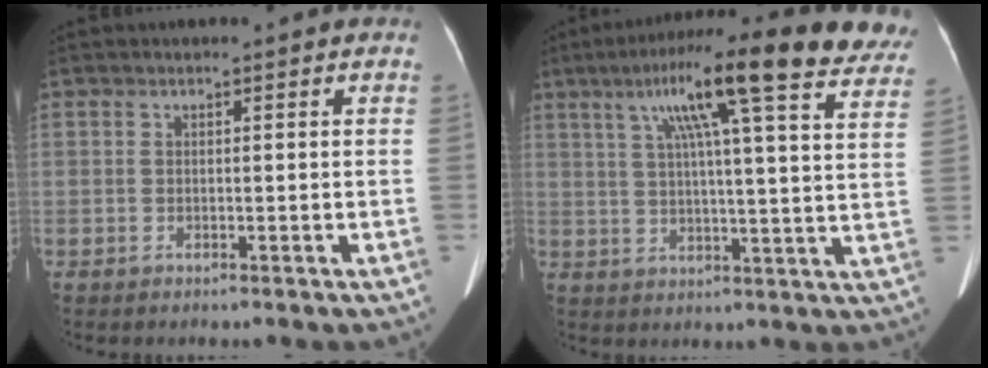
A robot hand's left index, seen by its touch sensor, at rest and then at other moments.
{"total": 22.5, "force": [15.0, 2.2, 16.7], "torque": [-0.261, 0.040, 0.190]}